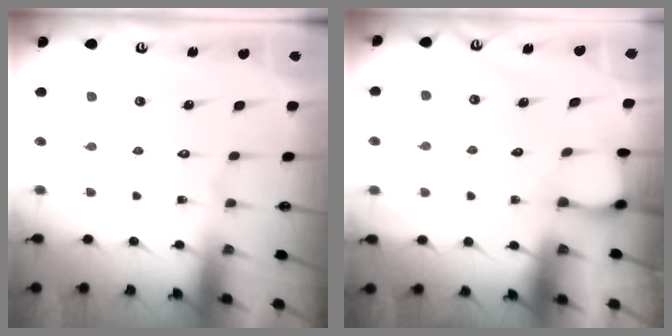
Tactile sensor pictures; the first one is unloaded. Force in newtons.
{"total": 2.1, "press": 2.1, "slide": 0.3}